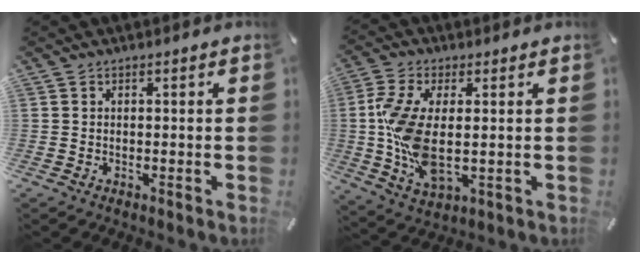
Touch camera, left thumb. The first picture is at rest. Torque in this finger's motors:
{"motor_torque": [1.83, 3.19, 1.30, -0.97, 0.78]}